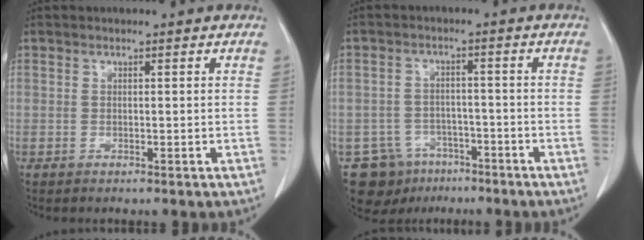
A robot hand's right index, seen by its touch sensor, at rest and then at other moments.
{"total": 8.1, "force": [-5.1, 6.3, 0.7], "torque": [-0.013, 0.021, -0.072]}